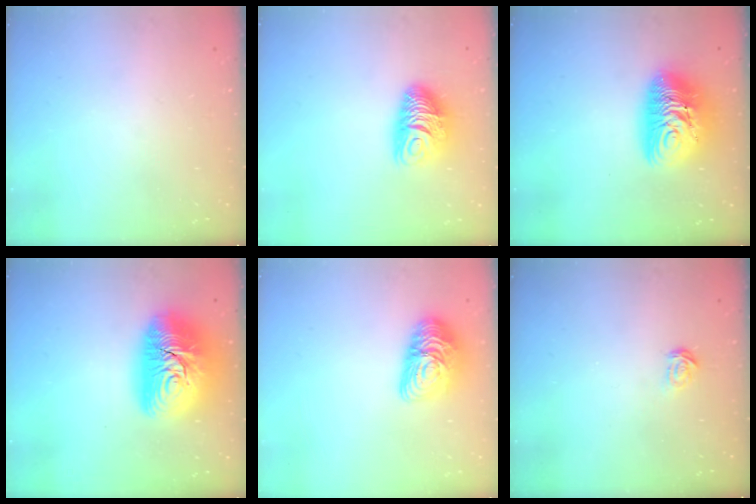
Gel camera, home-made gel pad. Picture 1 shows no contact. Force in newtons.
{"total": 9.5, "press": 9.5, "slide": 0.4}
{"total": 14.4, "press": 14.3, "slide": 1.2}
{"total": 20.2, "press": 20.1, "slide": 1.4}
{"total": 13.0, "press": 13.0, "slide": 0.6}
{"total": 1.8, "press": 1.8, "slide": 0.2}